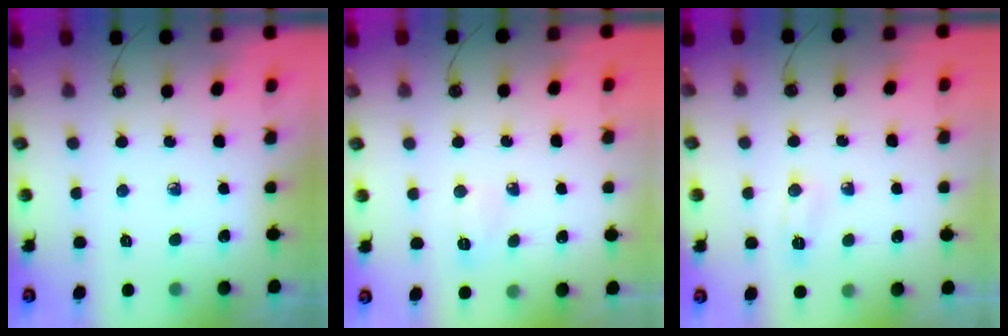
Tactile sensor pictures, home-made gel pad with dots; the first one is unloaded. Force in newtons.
{"total": 3.5, "press": 3.2, "slide": 1.2}
{"total": 5.9, "press": 5.8, "slide": 0.7}